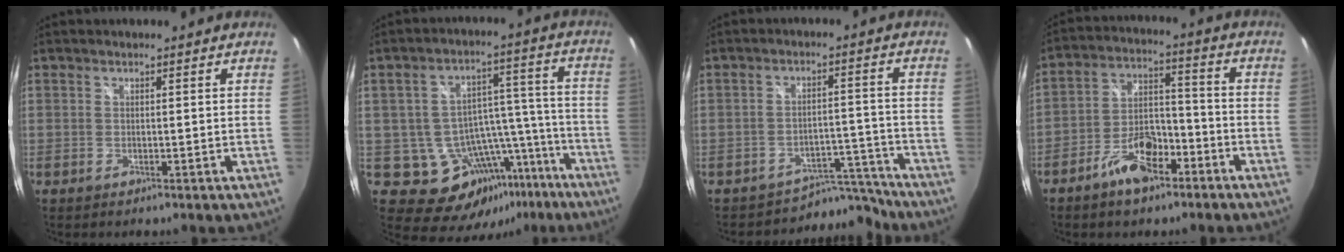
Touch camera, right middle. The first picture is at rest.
{"total": 14.6, "force": [-7.6, 10.5, 6.8], "torque": [-0.104, 0.044, -0.070]}
{"total": 8.2, "force": [-7.8, 2.6, -0.5], "torque": [0.014, 0.031, -0.113]}
{"total": 10.1, "force": [-6.5, 4.8, 6.1], "torque": [-0.115, 0.019, -0.108]}